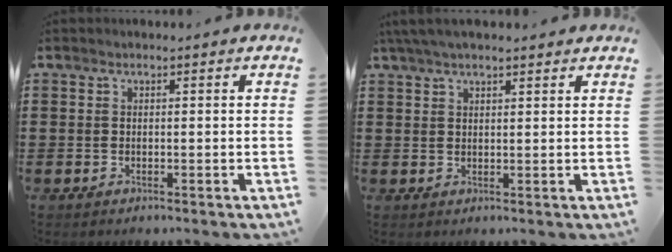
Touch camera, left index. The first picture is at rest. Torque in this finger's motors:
{"motor_torque": [2.14, 0.00, 0.42, 0.21]}